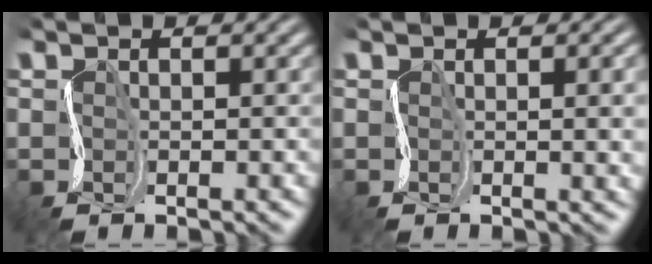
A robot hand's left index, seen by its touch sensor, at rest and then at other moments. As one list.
[{"total": 5.1, "force": [0.1, 2.3, 4.5], "torque": [-0.035, 0.001, 0.004]}]